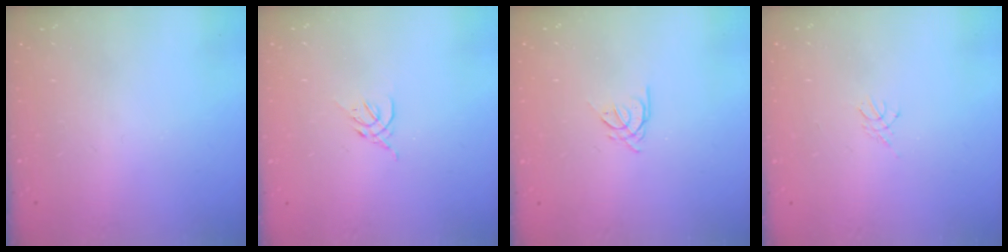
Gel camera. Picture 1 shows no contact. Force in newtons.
{"total": 2.6, "press": 2.5, "slide": 0.8}
{"total": 3.3, "press": 3.3, "slide": 0.5}
{"total": 3.0, "press": 2.9, "slide": 0.6}